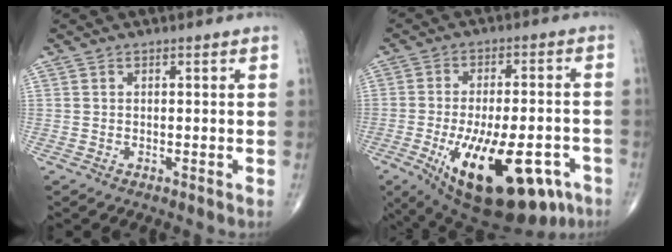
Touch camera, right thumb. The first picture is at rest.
{"total": 24.2, "force": [-10.4, 10.3, 19.3], "torque": [-0.274, 0.008, -0.138]}